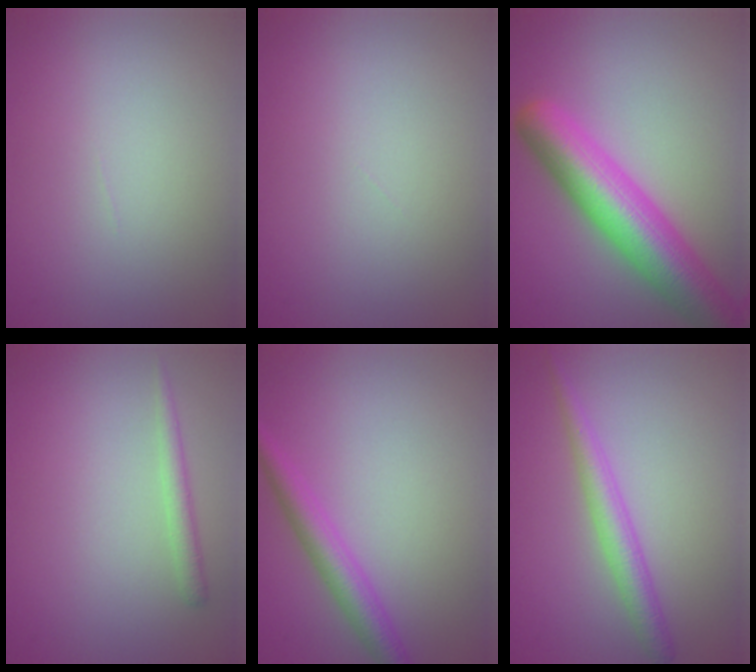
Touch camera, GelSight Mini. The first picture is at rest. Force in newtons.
{"total": 0.0}
{"total": 8.7, "press": 8.7, "slide": 0.4}
{"total": 1.5, "press": 1.5, "slide": 0.1}
{"total": 3.1, "press": 3.1, "slide": 0.1}
{"total": 2.6, "press": 2.6, "slide": 0.0}